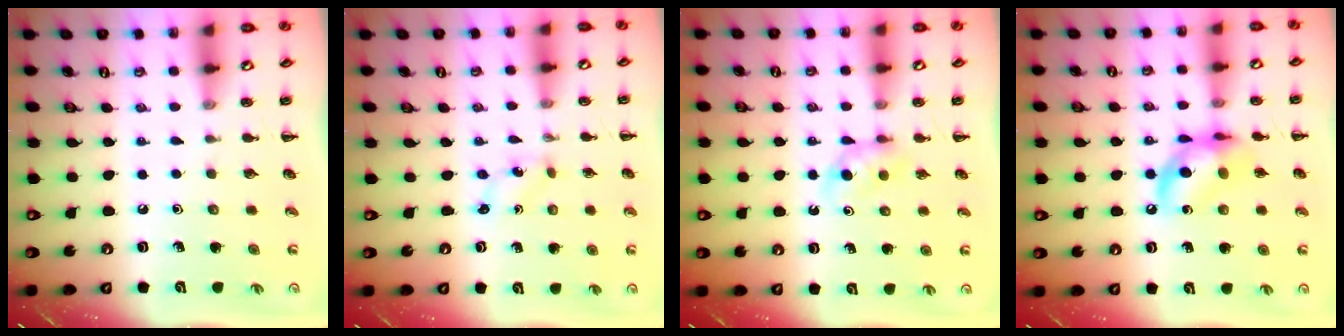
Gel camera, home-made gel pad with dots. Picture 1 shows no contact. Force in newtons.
{"total": 0.0}
{"total": 4.6, "press": 4.3, "slide": 1.4}
{"total": 12.7, "press": 12.4, "slide": 2.8}